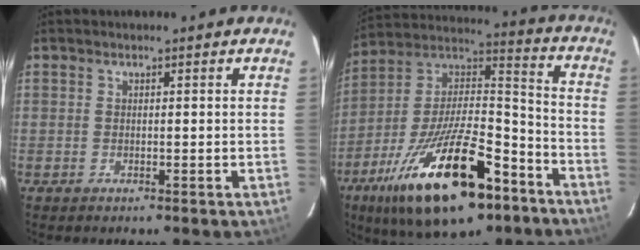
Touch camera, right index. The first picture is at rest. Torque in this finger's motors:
{"motor_torque": [2.14, 0.00, 1.05, 0.21]}